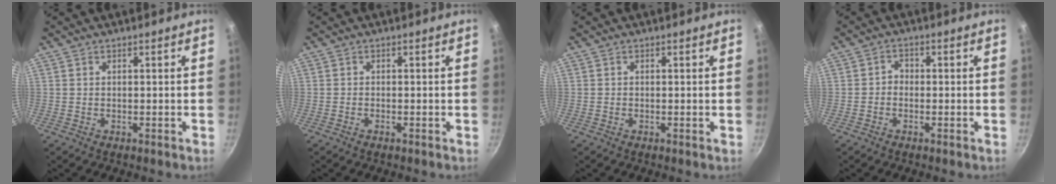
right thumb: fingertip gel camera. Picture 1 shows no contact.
{"total": 0.6, "force": [-0.4, 0.2, 0.3], "torque": [-0.010, 0.003, -0.012]}
{"total": 0.0}
{"total": 1.9, "force": [-0.7, 1.5, 0.8], "torque": [-0.007, 0.013, -0.019]}